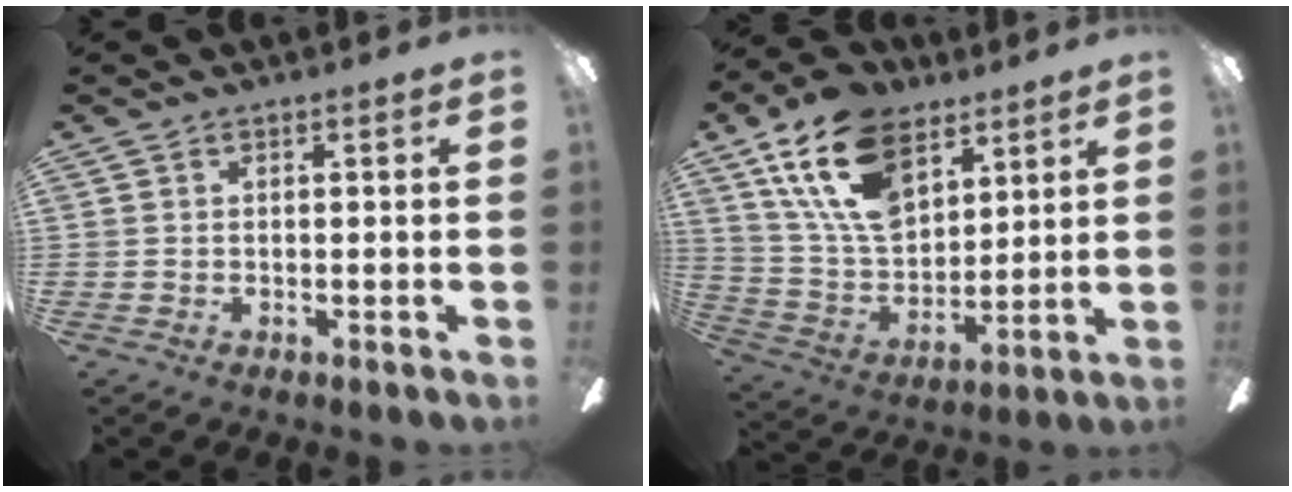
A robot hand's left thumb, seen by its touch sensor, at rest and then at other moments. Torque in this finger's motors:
{"motor_torque": [0.78, 0.56, 1.58, -1.19, 0.51]}